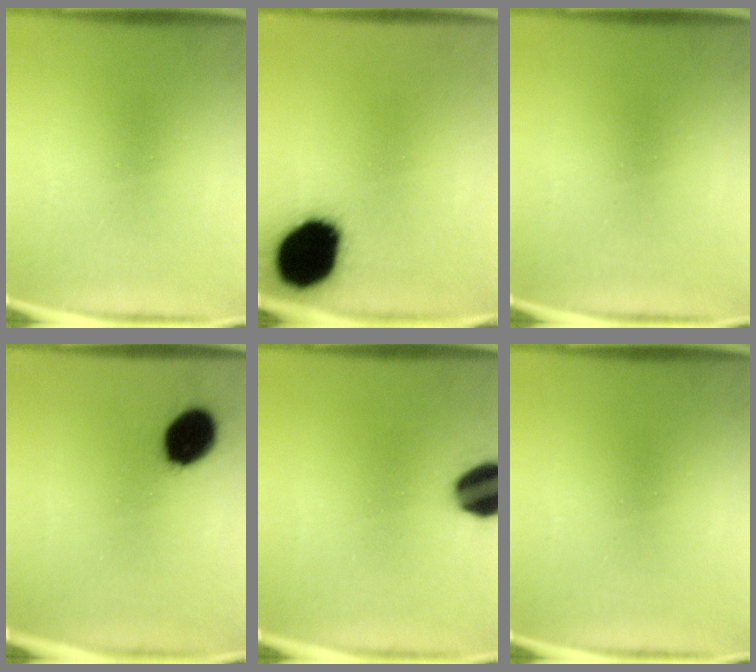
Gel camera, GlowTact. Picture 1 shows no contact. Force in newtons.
{"total": 18.7}
{"total": 0.0}
{"total": 12.1}
{"total": 13.3}
{"total": 0.0}